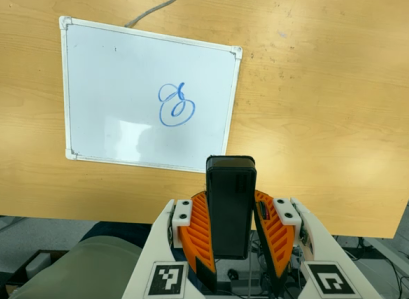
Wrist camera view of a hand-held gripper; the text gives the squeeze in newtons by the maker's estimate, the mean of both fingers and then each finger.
{"total": 8.9, "left": 7.3, "right": 10.5}